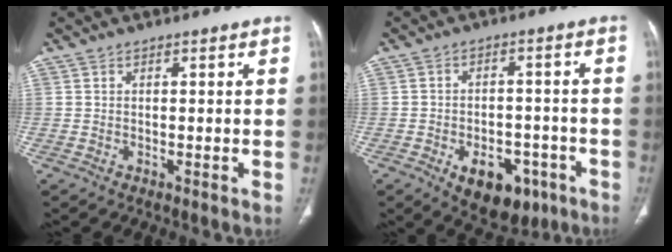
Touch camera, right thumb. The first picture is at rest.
{"total": 11.4, "force": [-5.6, 7.0, 7.0], "torque": [-0.067, 0.029, -0.067]}